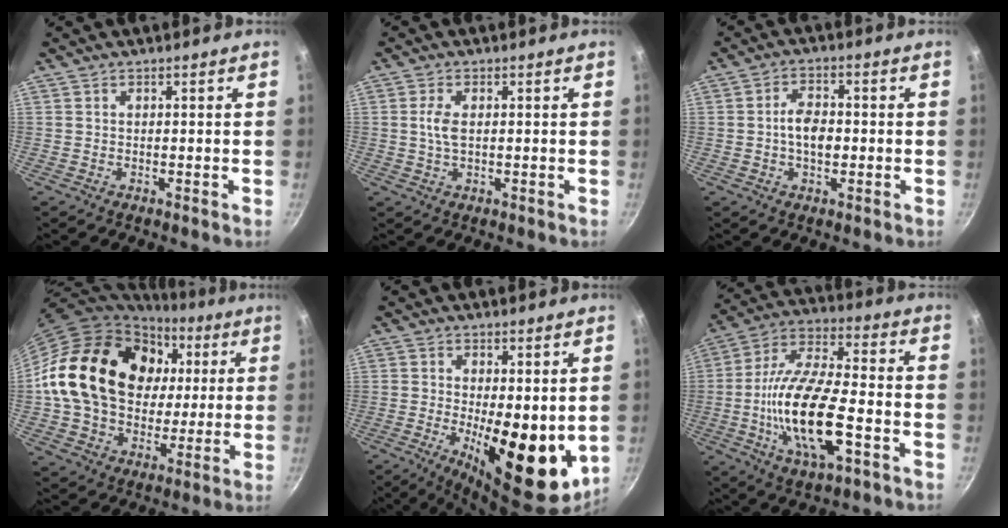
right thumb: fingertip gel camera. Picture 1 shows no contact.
{"total": 3.5, "force": [0.4, 1.6, 3.0], "torque": [-0.066, 0.003, 0.007]}
{"total": 5.9, "force": [-0.6, 3.5, 4.7], "torque": [-0.073, 0.014, -0.015]}
{"total": 24.7, "force": [4.6, 18.8, 15.4], "torque": [-0.245, 0.018, 0.084]}
{"total": 15.6, "force": [-1.3, 6.3, 14.2], "torque": [-0.176, -0.026, -0.006]}
{"total": 19.3, "force": [-5.2, 7.2, 17.1], "torque": [-0.325, 0.022, -0.106]}